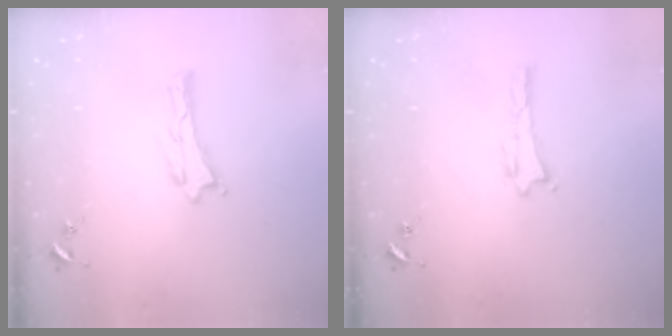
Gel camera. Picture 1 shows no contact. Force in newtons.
{"total": 0.0}